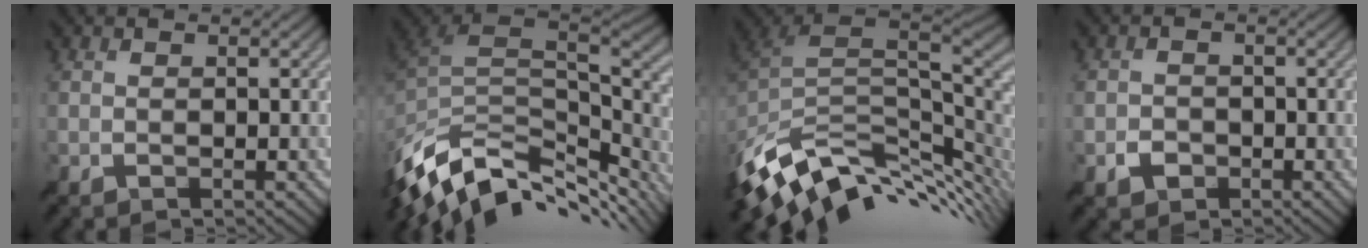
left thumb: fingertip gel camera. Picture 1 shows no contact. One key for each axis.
{"total": 13.0, "fx": -6.3, "fy": 6.7, "fz": 9.1, "tx": -0.215, "ty": -0.011, "tz": -0.109}
{"total": 12.8, "fx": -3.1, "fy": 7.1, "fz": 10.2, "tx": -0.231, "ty": -0.015, "tz": -0.043}
{"total": 1.7, "fx": -0.6, "fy": 1.4, "fz": 0.7, "tx": -0.008, "ty": 0.001, "tz": -0.015}